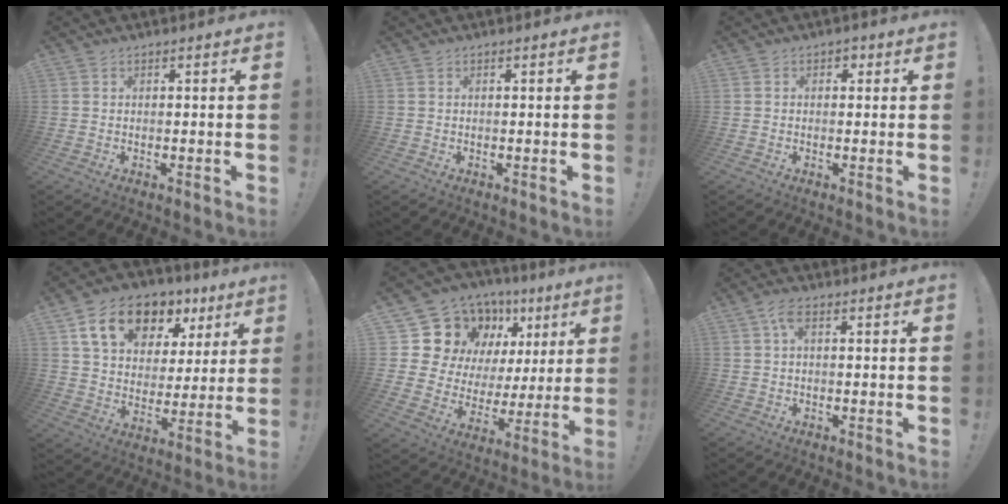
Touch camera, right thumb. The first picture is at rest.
{"total": 0.0}
{"total": 1.7, "force": [0.2, 1.4, 0.9], "torque": [-0.003, 0.000, -0.002]}
{"total": 16.7, "force": [9.1, 10.7, 9.0], "torque": [-0.144, -0.035, 0.168]}
{"total": 15.3, "force": [9.3, 10.5, 6.1], "torque": [-0.093, -0.073, 0.195]}
{"total": 3.5, "force": [0.7, 1.2, 3.2], "torque": [-0.055, 0.003, 0.009]}